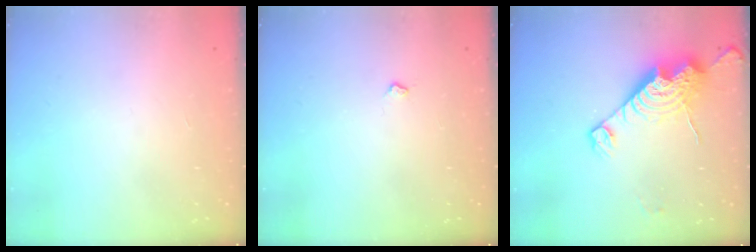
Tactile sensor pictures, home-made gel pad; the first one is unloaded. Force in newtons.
{"total": 3.1, "press": 3.0, "slide": 0.5}
{"total": 14.9, "press": 14.9, "slide": 1.3}